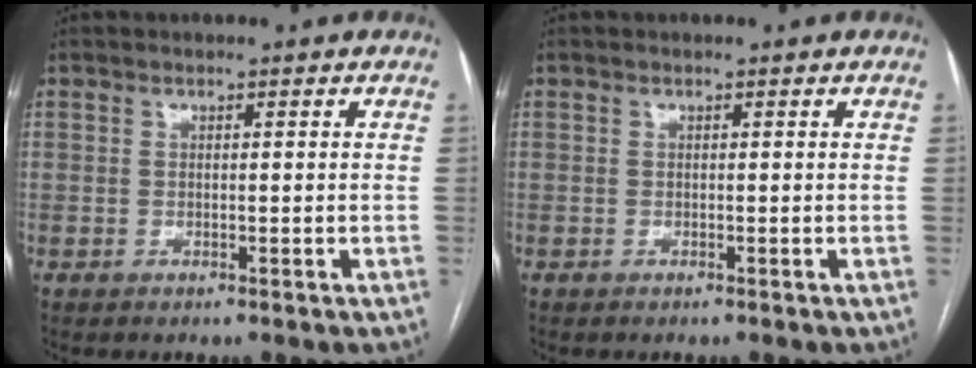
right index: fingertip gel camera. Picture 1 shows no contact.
{"total": 0.0}